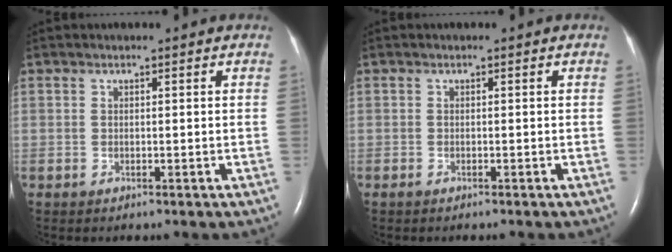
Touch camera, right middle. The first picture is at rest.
{"total": 0.8, "force": [-0.7, 0.1, 0.4], "torque": [-0.012, -0.002, -0.010]}